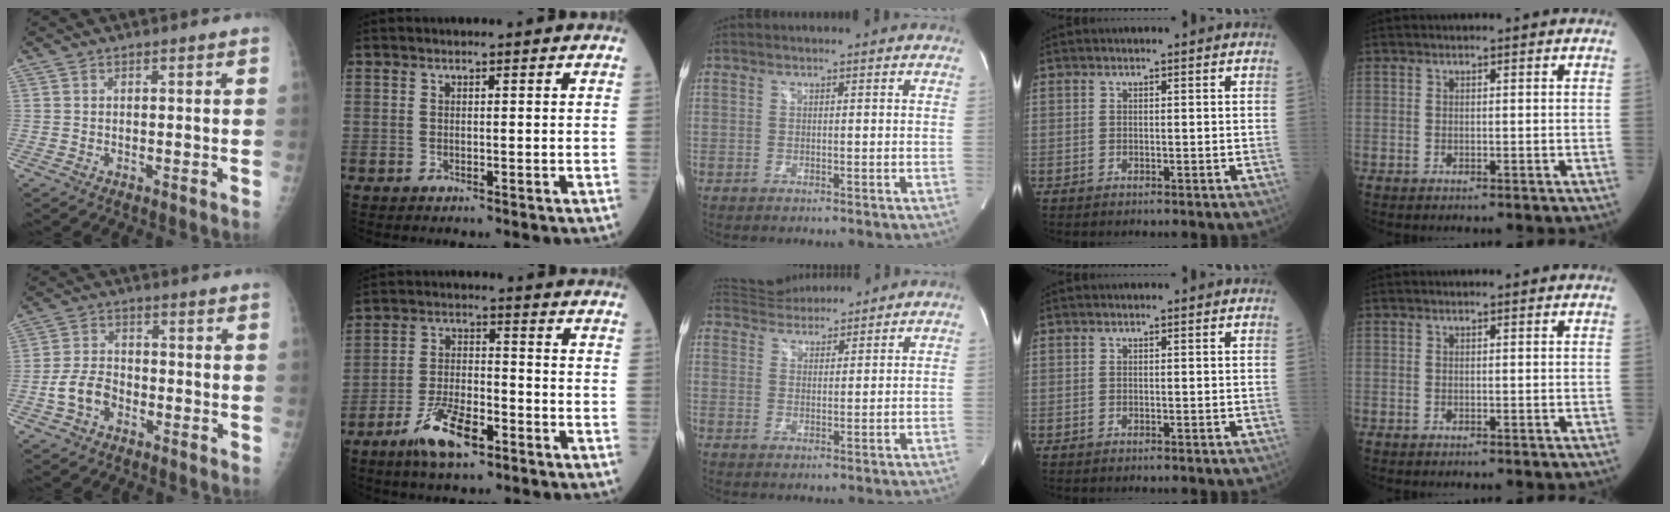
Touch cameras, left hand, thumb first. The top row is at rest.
{"thumb": {"total": 6.4, "force": [-2.7, 4.5, 3.7], "torque": [-0.065, 0.025, -0.053]}, "index": {"total": 8.6, "force": [-5.2, 2.7, 6.3], "torque": [-0.127, -0.005, -0.094]}, "middle": {"total": 7.9, "force": [7.7, 1.6, 1.4], "torque": [-0.029, 0.023, 0.125]}}